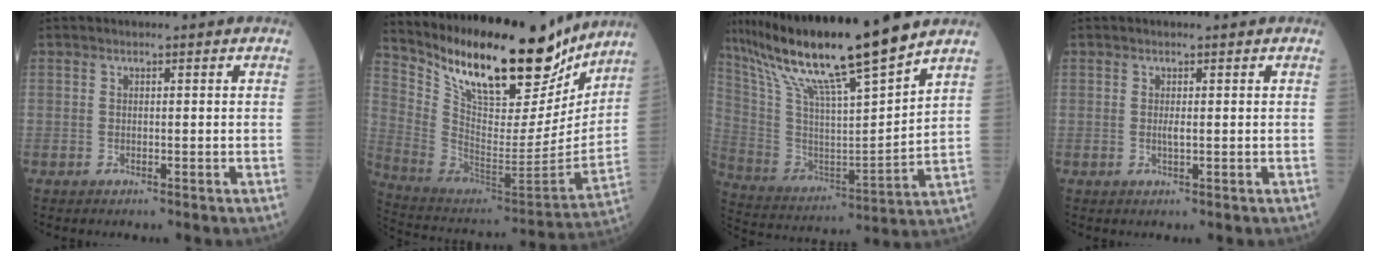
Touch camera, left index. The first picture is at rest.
{"total": 23.7, "force": [18.6, 6.9, 13.1], "torque": [-0.230, -0.031, 0.306]}
{"total": 20.0, "force": [15.6, 0.2, 12.6], "torque": [-0.234, 0.002, 0.283]}
{"total": 0.8, "force": [-0.2, 0.0, 0.8], "torque": [-0.020, -0.006, -0.003]}